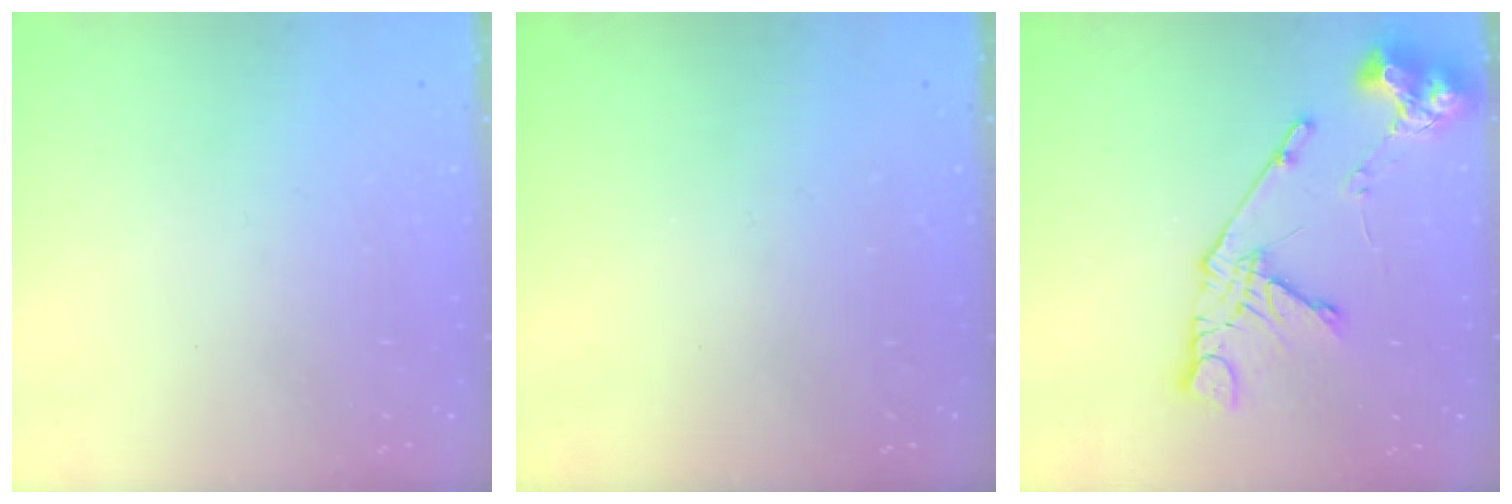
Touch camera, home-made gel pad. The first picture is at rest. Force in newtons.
{"total": 0.0}
{"total": 13.8, "press": 13.7, "slide": 1.5}